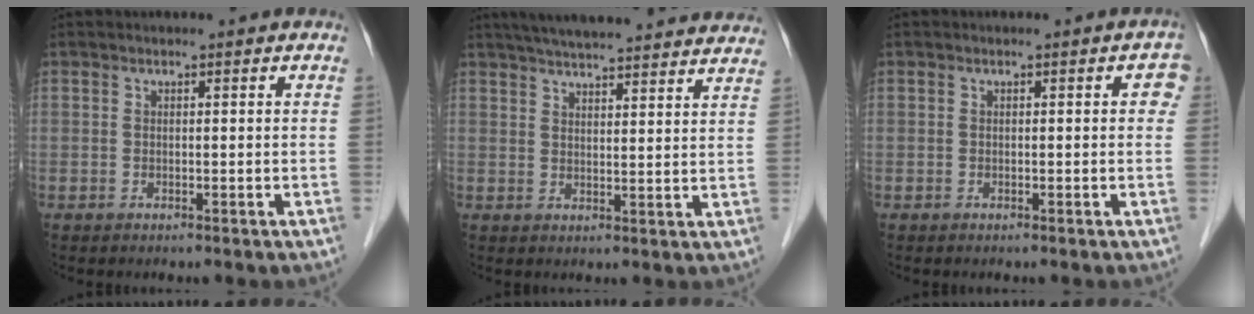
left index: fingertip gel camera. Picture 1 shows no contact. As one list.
[{"total": 23.6, "force": [21.5, 2.9, 9.2], "torque": [-0.146, 0.006, 0.275]}, {"total": 1.9, "force": [0.3, 1.1, 1.5], "torque": [-0.003, 0.009, -0.001]}]